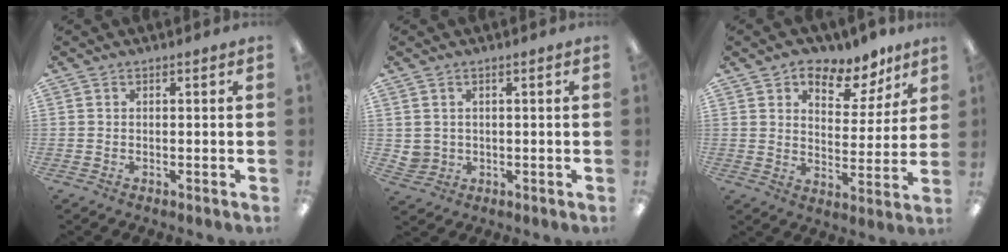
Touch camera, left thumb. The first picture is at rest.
{"total": 2.8, "force": [1.1, 2.5, 0.3], "torque": [-0.013, 0.001, 0.021]}
{"total": 9.7, "force": [7.4, 4.9, 3.7], "torque": [-0.043, -0.061, 0.125]}